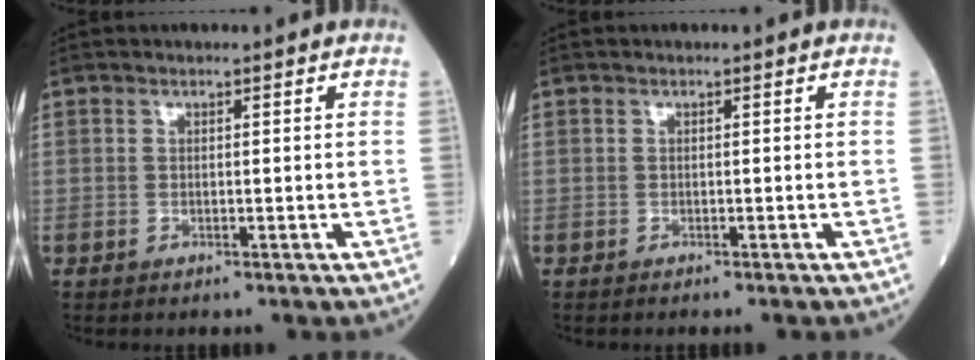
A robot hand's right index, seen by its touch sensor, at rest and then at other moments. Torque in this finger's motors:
{"motor_torque": [-0.15, -0.19, 0.08, 0.02]}